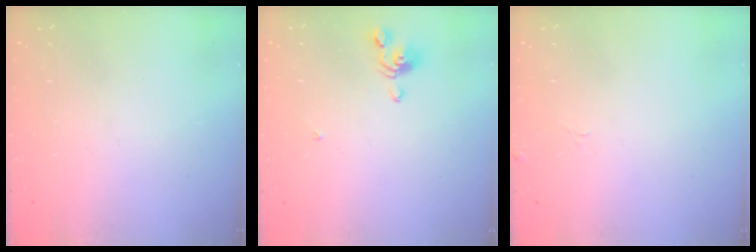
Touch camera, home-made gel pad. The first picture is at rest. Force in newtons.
{"total": 2.1, "press": 2.1, "slide": 0.3}
{"total": 1.2, "press": 1.2, "slide": 0.4}